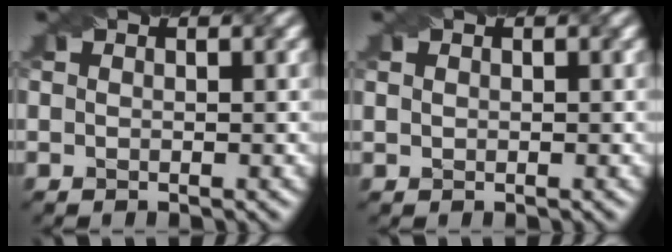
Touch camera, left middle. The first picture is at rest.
{"total": 0.8, "force": [0.5, 0.6, 0.3], "torque": [-0.007, 0.005, 0.004]}